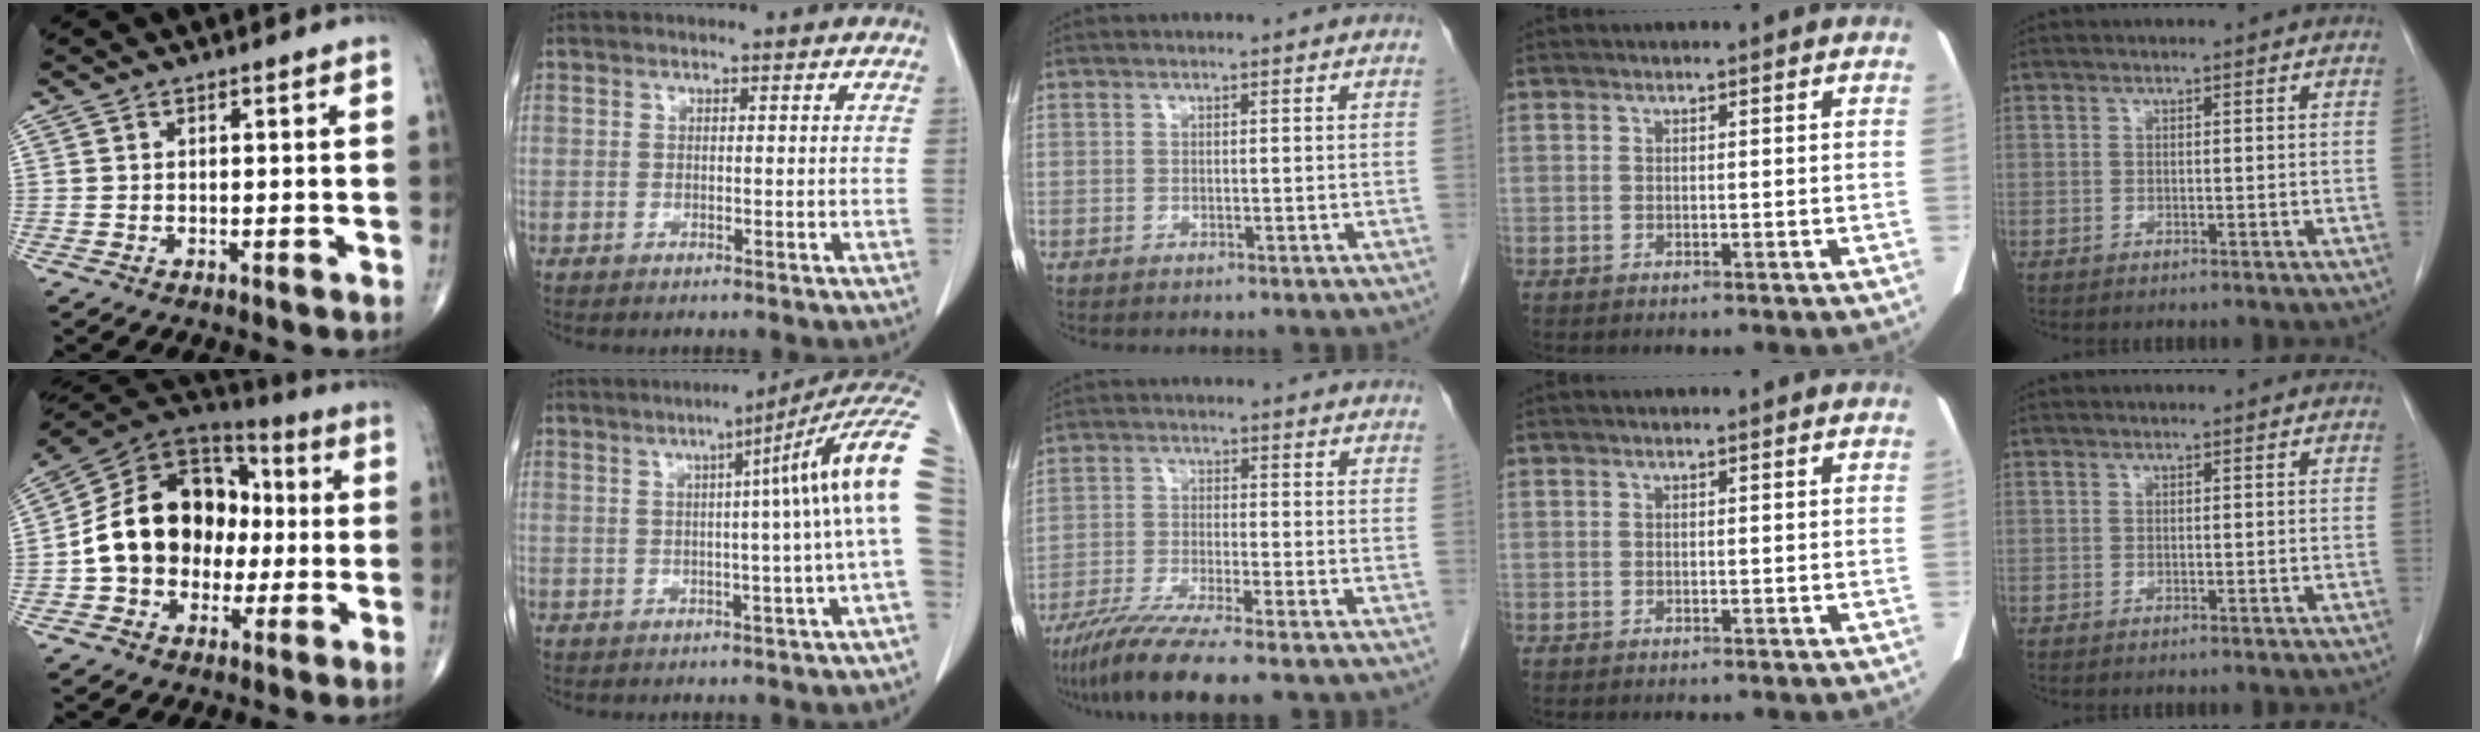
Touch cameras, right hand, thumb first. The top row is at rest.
{"thumb": {"total": 19.2, "force": [-1.0, 15.0, 11.9], "torque": [-0.166, 0.044, -0.019]}, "index": {"total": 11.5, "force": [2.6, -2.1, 11.0], "torque": [-0.122, 0.030, 0.027]}, "middle": {"total": 9.6, "force": [-7.4, 0.0, 6.2], "torque": [-0.104, -0.027, -0.125]}}